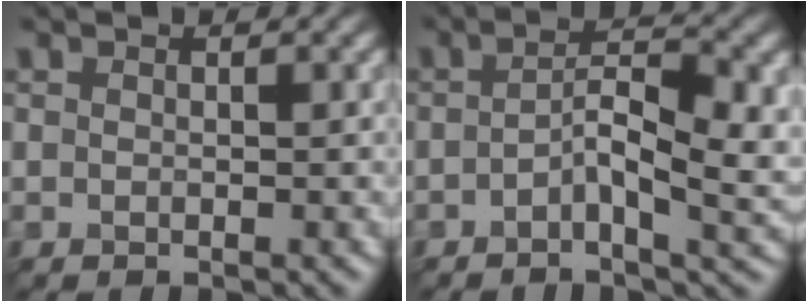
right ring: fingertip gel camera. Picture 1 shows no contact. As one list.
[{"total": 4.8, "force": [-1.1, 0.8, 4.5], "torque": [-0.095, 0.005, -0.013]}]